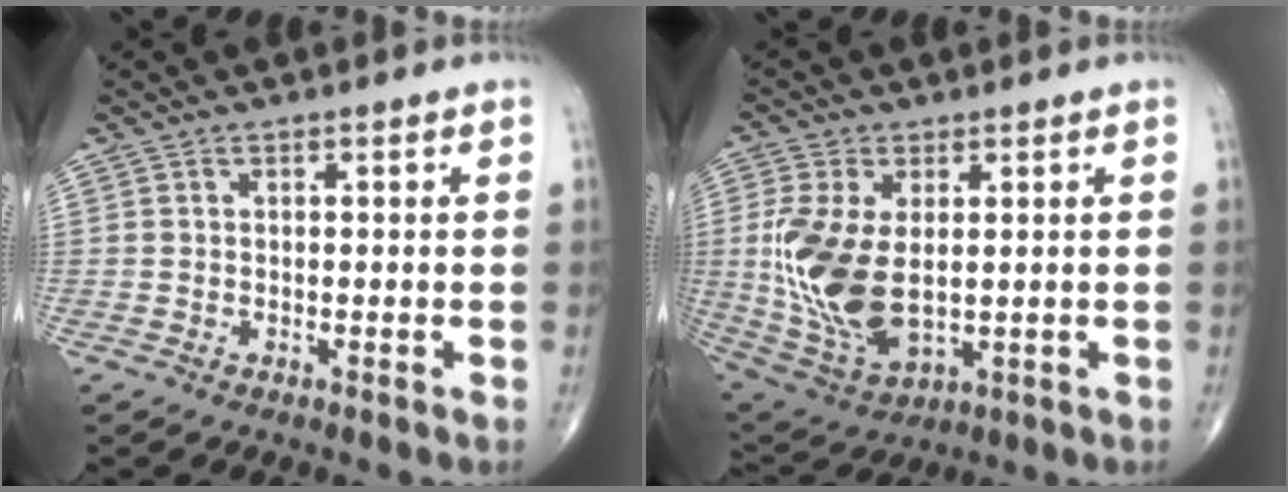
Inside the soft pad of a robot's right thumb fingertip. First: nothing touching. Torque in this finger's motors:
{"motor_torque": [0.94, 3.35, 1.97, 0.17, 0.24]}